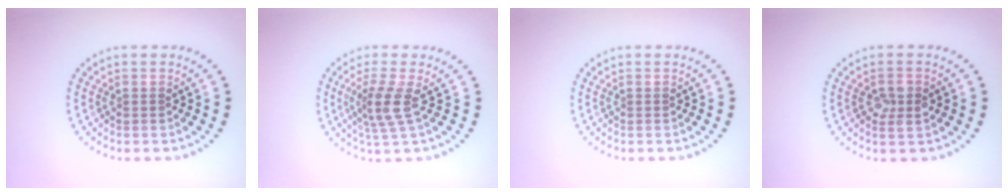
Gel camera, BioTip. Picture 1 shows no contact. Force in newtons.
{"total": 2.8, "press": 2.1, "slide": 1.8}
{"total": 0.0}
{"total": 2.0, "press": 2.0, "slide": 0.2}